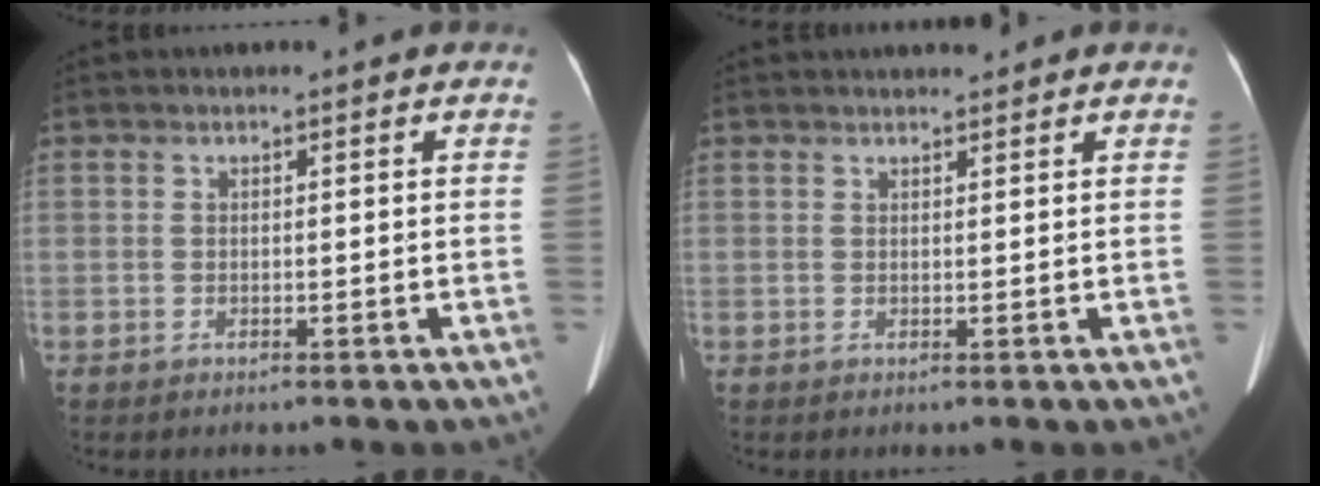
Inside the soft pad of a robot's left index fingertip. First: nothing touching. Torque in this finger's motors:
{"motor_torque": [-0.37, -0.02, -0.21, -0.03]}